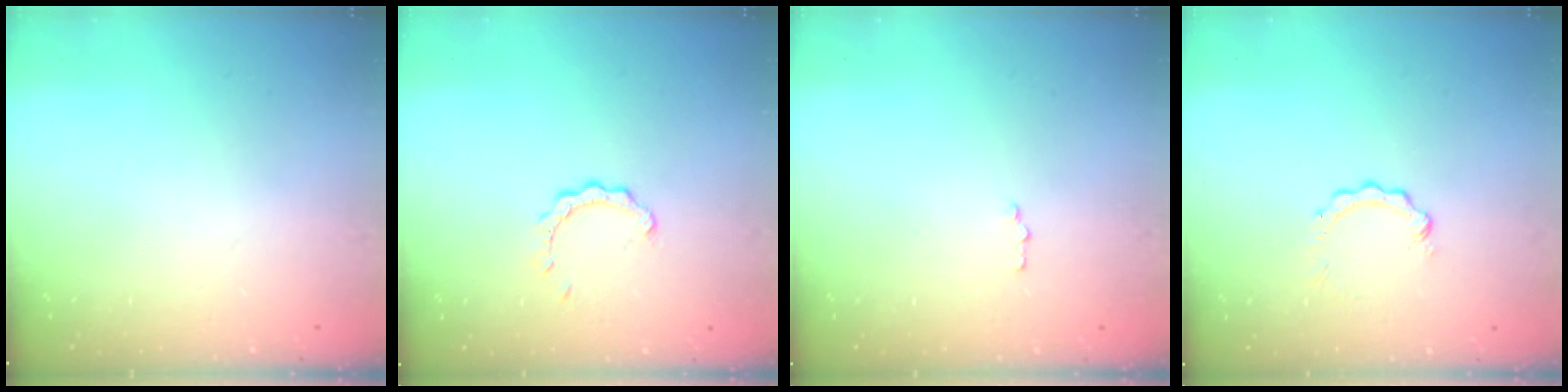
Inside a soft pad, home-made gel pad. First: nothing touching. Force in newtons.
{"total": 2.7, "press": 2.7, "slide": 0.3}
{"total": 1.5, "press": 1.4, "slide": 0.3}
{"total": 2.8, "press": 2.8, "slide": 0.4}